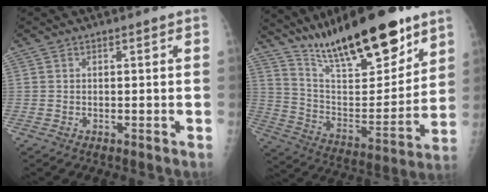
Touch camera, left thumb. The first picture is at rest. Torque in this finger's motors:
{"motor_torque": [1.51, 1.46, 1.41, -1.36, 0.31]}